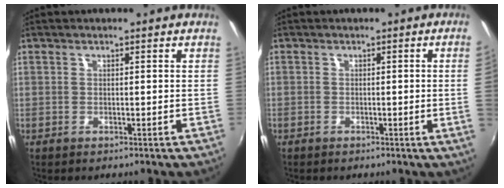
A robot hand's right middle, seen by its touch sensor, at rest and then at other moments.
{"total": 2.4, "force": [-0.2, -1.4, 1.9], "torque": [-0.033, -0.011, 0.003]}